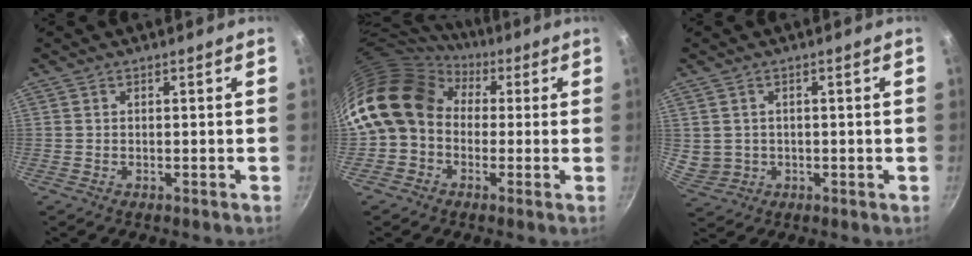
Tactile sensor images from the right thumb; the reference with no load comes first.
{"total": 15.0, "force": [1.6, 12.2, 8.5], "torque": [-0.140, 0.031, 0.009]}
{"total": 3.9, "force": [0.3, 3.6, 1.5], "torque": [-0.022, 0.002, 0.019]}